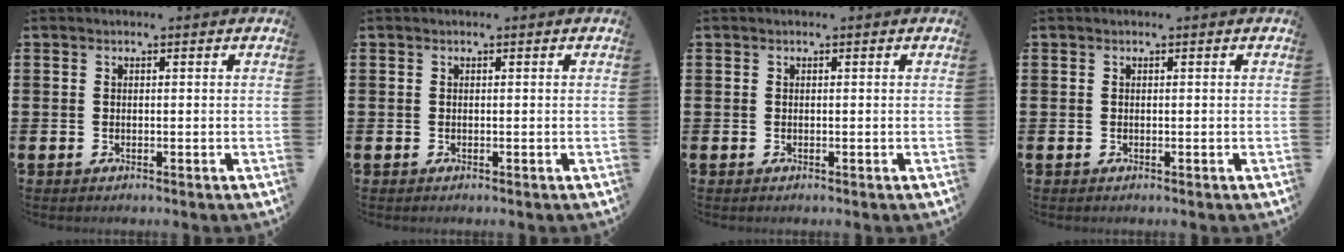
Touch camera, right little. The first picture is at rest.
{"total": 0.0}
{"total": 0.0}
{"total": 0.0}